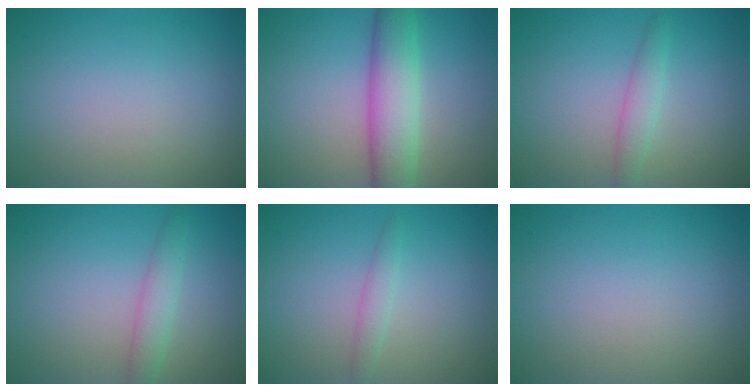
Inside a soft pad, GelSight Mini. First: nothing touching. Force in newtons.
{"total": 5.8, "press": 5.8, "slide": 0.4}
{"total": 1.9, "press": 1.9, "slide": 0.1}
{"total": 2.2, "press": 2.2, "slide": 0.1}
{"total": 1.3, "press": 1.3, "slide": 0.1}
{"total": 0.0}